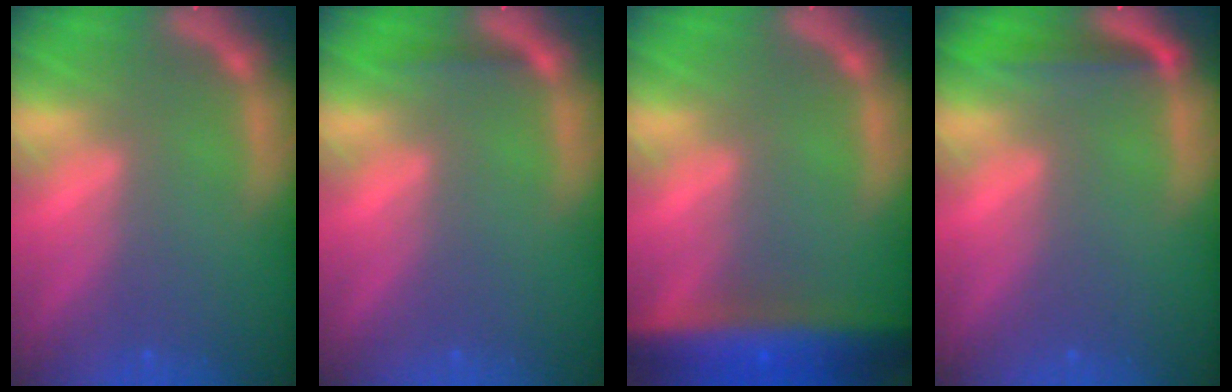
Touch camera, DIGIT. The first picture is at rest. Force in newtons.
{"total": 0.9}
{"total": 9.6}
{"total": 2.5}